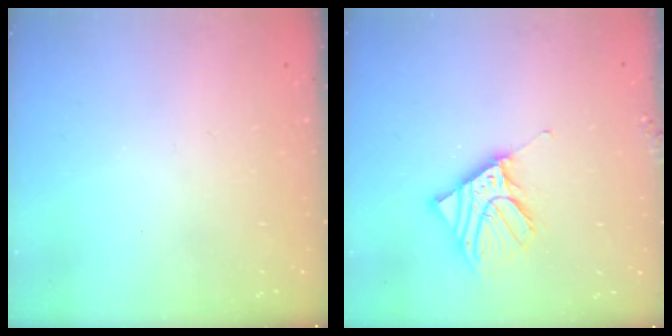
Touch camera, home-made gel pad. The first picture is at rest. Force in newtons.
{"total": 11.1, "press": 10.9, "slide": 2.2}